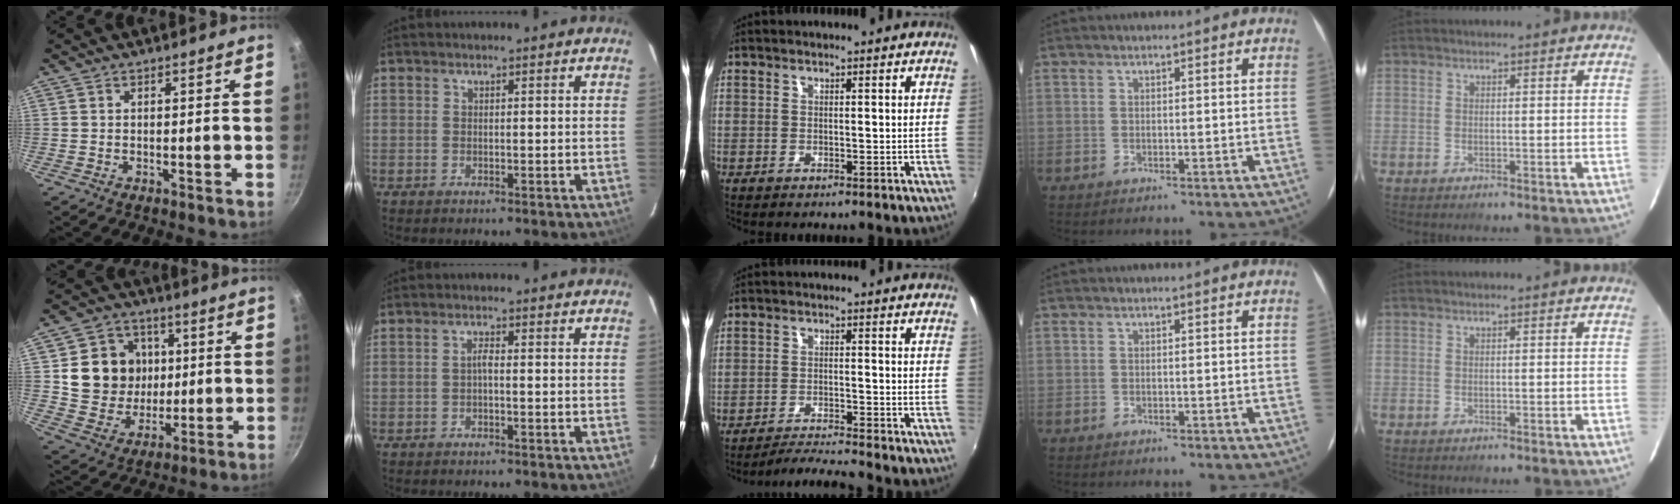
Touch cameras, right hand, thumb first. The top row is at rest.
{"thumb": {"total": 14.5, "force": [2.4, 12.9, 6.1], "torque": [-0.075, 0.000, 0.049]}, "index": {"total": 1.2, "force": [-0.5, 0.2, 1.0], "torque": [-0.021, 0.006, -0.011]}, "middle": {"total": 5.4, "force": [-5.3, -0.7, 0.9], "torque": [-0.045, 0.000, -0.093]}}